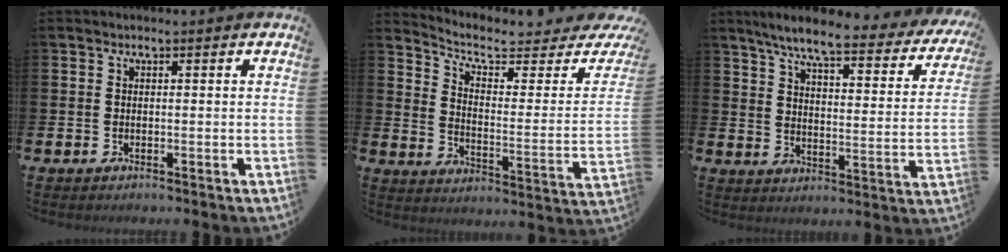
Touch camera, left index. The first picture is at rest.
{"total": 6.4, "force": [5.5, 1.6, 2.9], "torque": [-0.072, -0.045, 0.087]}
{"total": 6.9, "force": [5.7, 0.6, 3.8], "torque": [-0.093, -0.039, 0.088]}